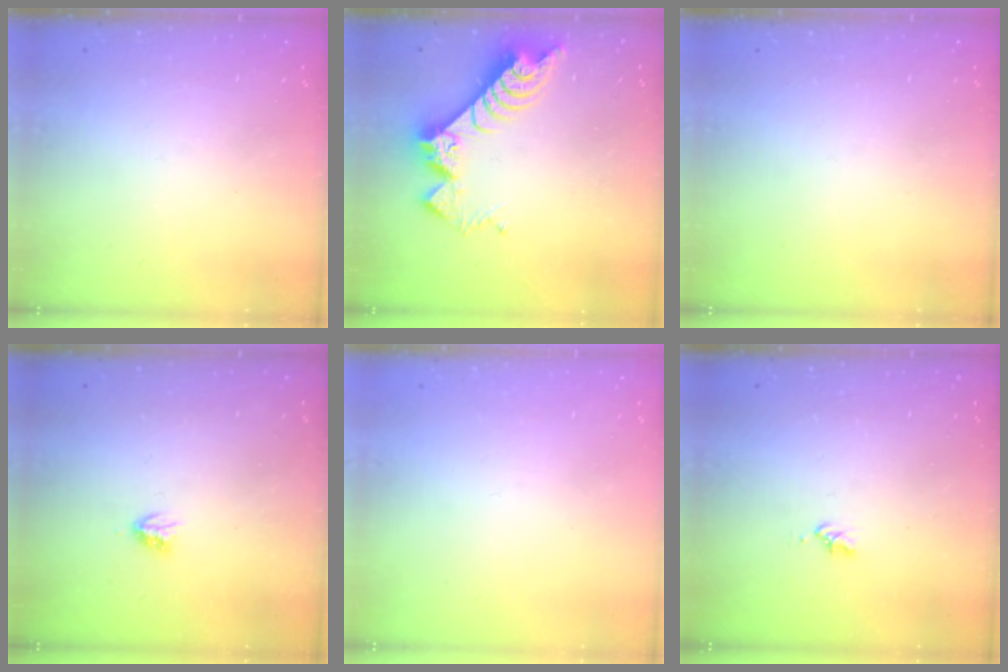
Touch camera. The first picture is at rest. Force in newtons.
{"total": 9.8, "press": 9.7, "slide": 0.9}
{"total": 0.0}
{"total": 2.9, "press": 2.9, "slide": 0.5}
{"total": 0.7, "press": 0.7, "slide": 0.1}
{"total": 1.6, "press": 1.6, "slide": 0.3}